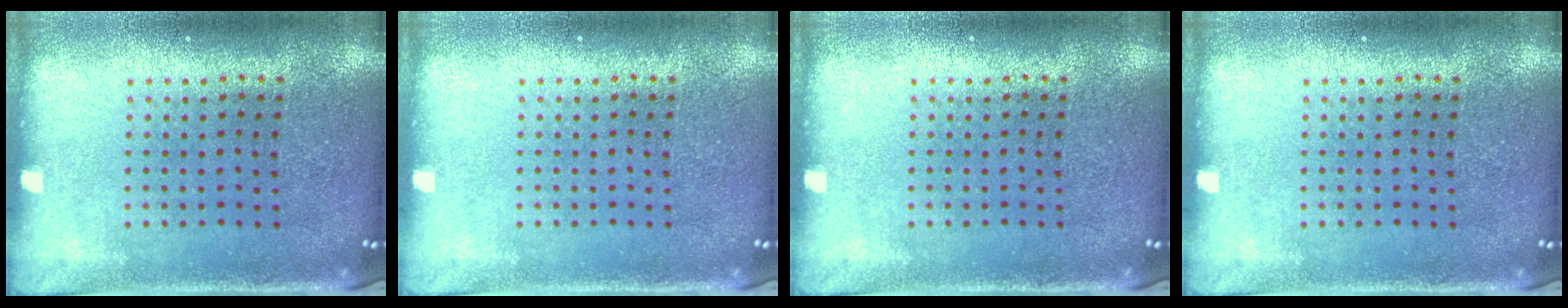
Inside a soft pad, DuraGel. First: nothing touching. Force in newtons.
{"total": 0.0}
{"total": 0.0}
{"total": 0.0}